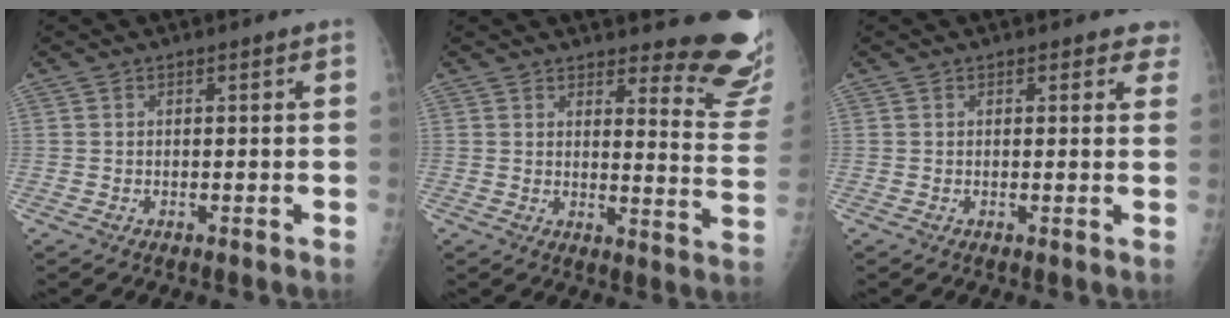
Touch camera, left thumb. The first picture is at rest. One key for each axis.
{"total": 13.9, "fx": 12.5, "fy": 2.7, "fz": 5.3, "tx": -0.026, "ty": -0.138, "tz": 0.131}
{"total": 2.8, "fx": 2.2, "fy": 1.6, "fz": 0.8, "tx": 0.027, "ty": -0.007, "tz": 0.013}